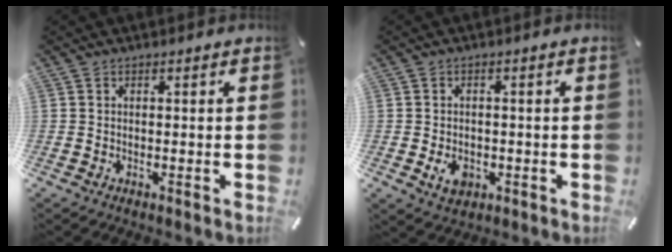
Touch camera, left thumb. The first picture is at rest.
{"total": 4.3, "force": [-1.2, 3.3, 2.5], "torque": [-0.048, -0.002, -0.023]}